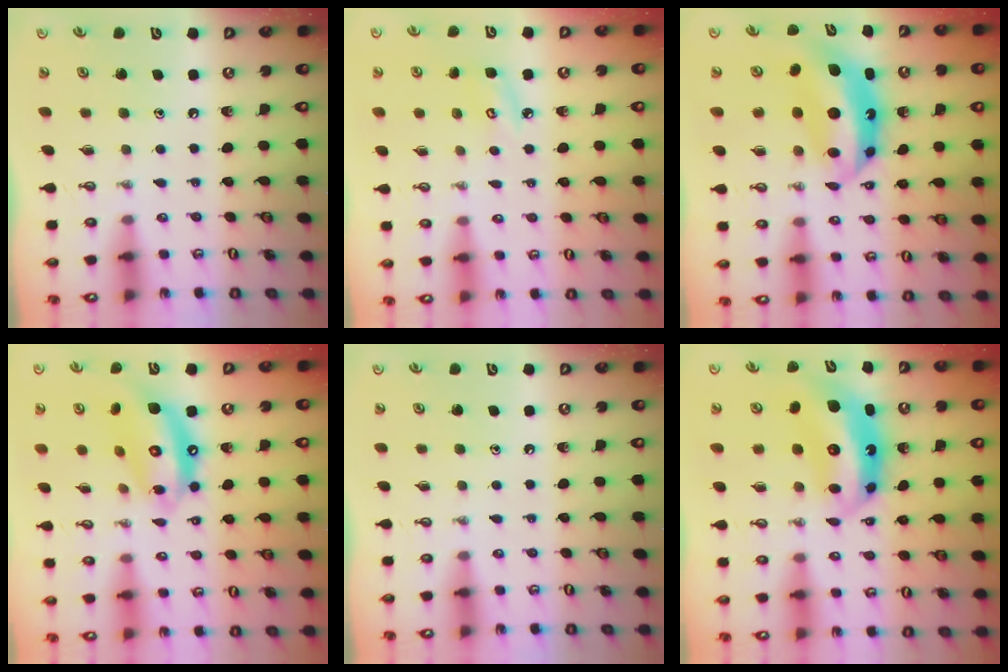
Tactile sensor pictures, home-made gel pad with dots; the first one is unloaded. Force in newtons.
{"total": 5.4, "press": 5.4, "slide": 0.8}
{"total": 9.3, "press": 9.2, "slide": 1.0}
{"total": 13.5, "press": 13.4, "slide": 0.9}
{"total": 0.0}
{"total": 10.3, "press": 10.3, "slide": 1.1}